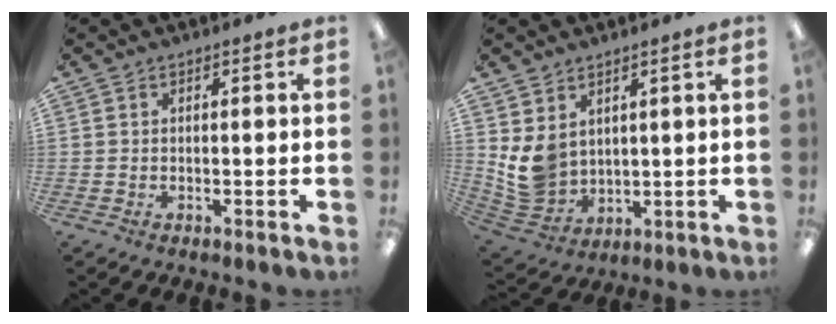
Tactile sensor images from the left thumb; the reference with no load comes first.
{"total": 7.8, "force": [3.0, 6.1, 3.8], "torque": [-0.094, -0.017, 0.065]}